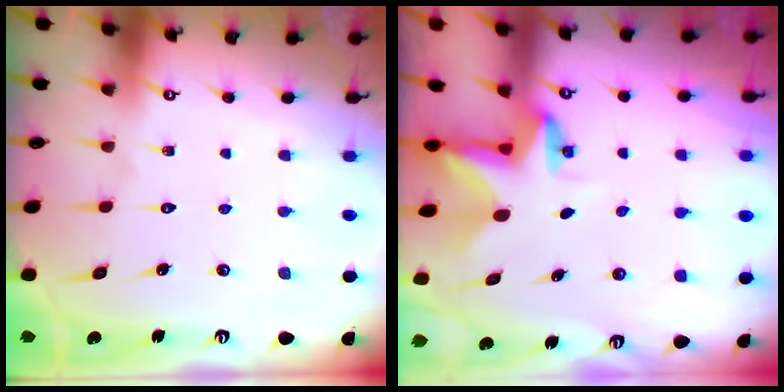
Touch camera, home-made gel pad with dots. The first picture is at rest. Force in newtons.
{"total": 2.9, "press": 2.9, "slide": 0.2}